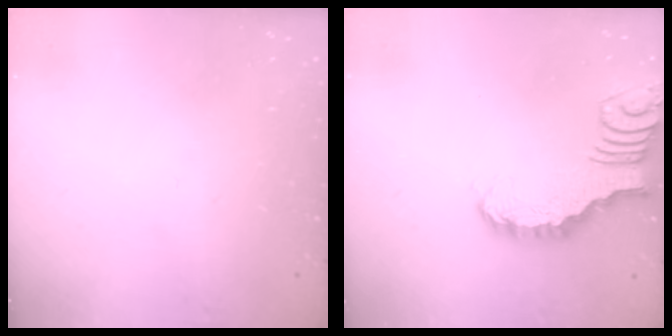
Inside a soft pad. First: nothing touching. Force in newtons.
{"total": 2.8, "press": 2.7, "slide": 0.4}